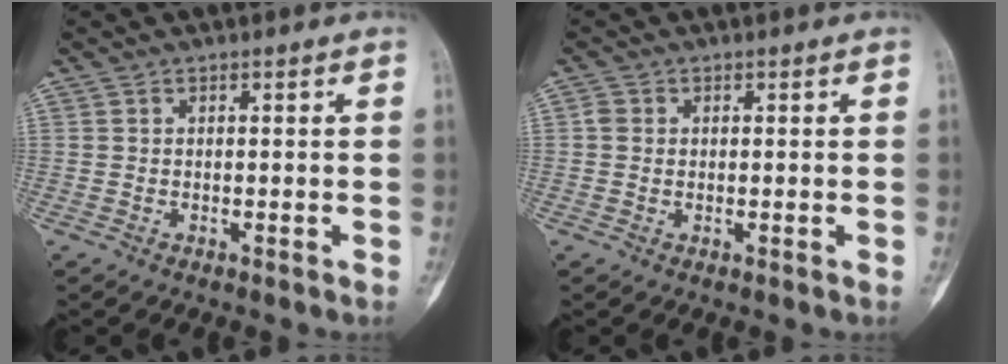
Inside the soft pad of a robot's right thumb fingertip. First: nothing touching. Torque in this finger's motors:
{"motor_torque": [0.22, 0.14, -0.04, -0.04, 0.10]}